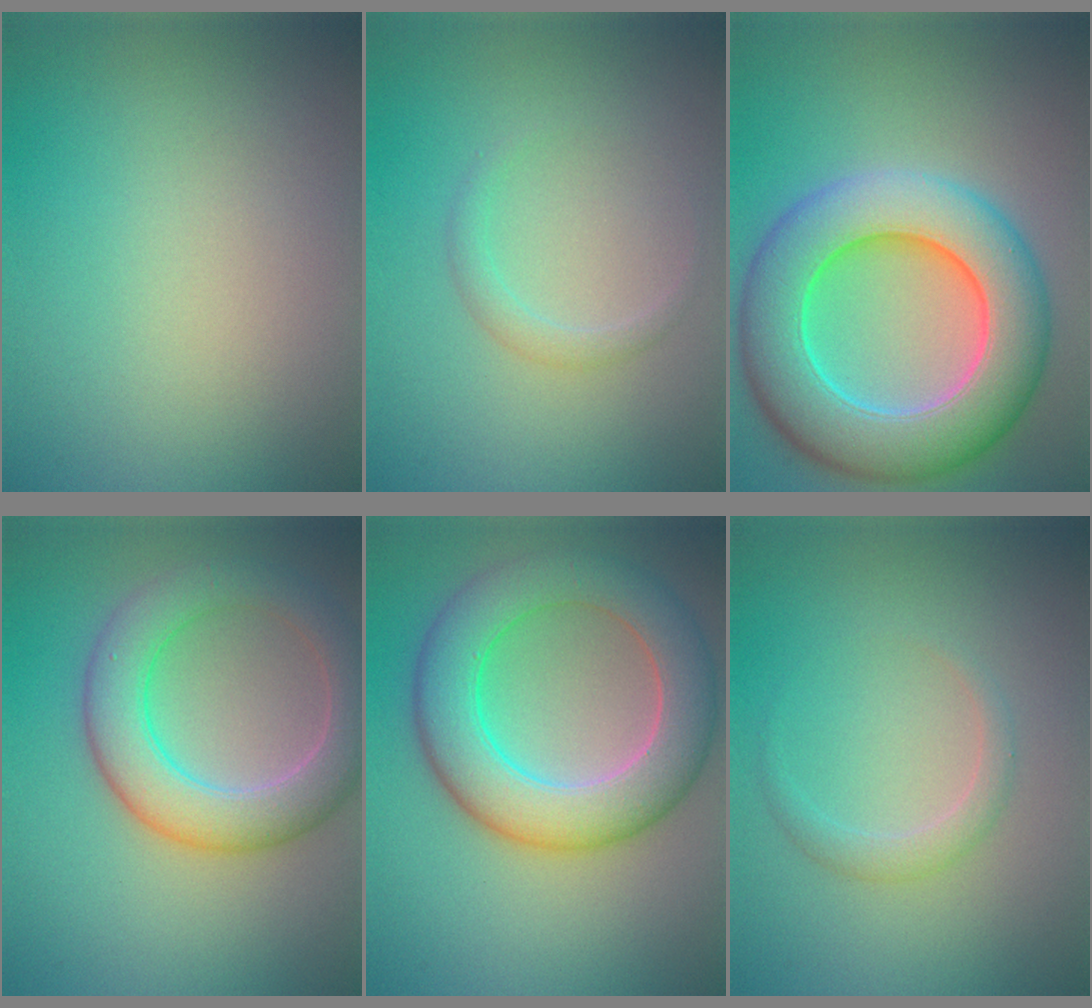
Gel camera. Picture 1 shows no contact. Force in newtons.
{"total": 1.2, "press": 1.1, "slide": 0.2}
{"total": 11.0, "press": 11.0, "slide": 0.5}
{"total": 6.3, "press": 6.3, "slide": 0.3}
{"total": 8.3, "press": 8.3, "slide": 0.4}
{"total": 1.5, "press": 1.5, "slide": 0.1}